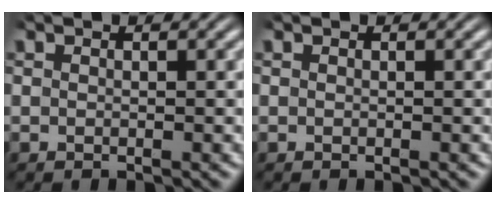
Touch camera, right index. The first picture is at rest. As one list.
[{"total": 0.0}]